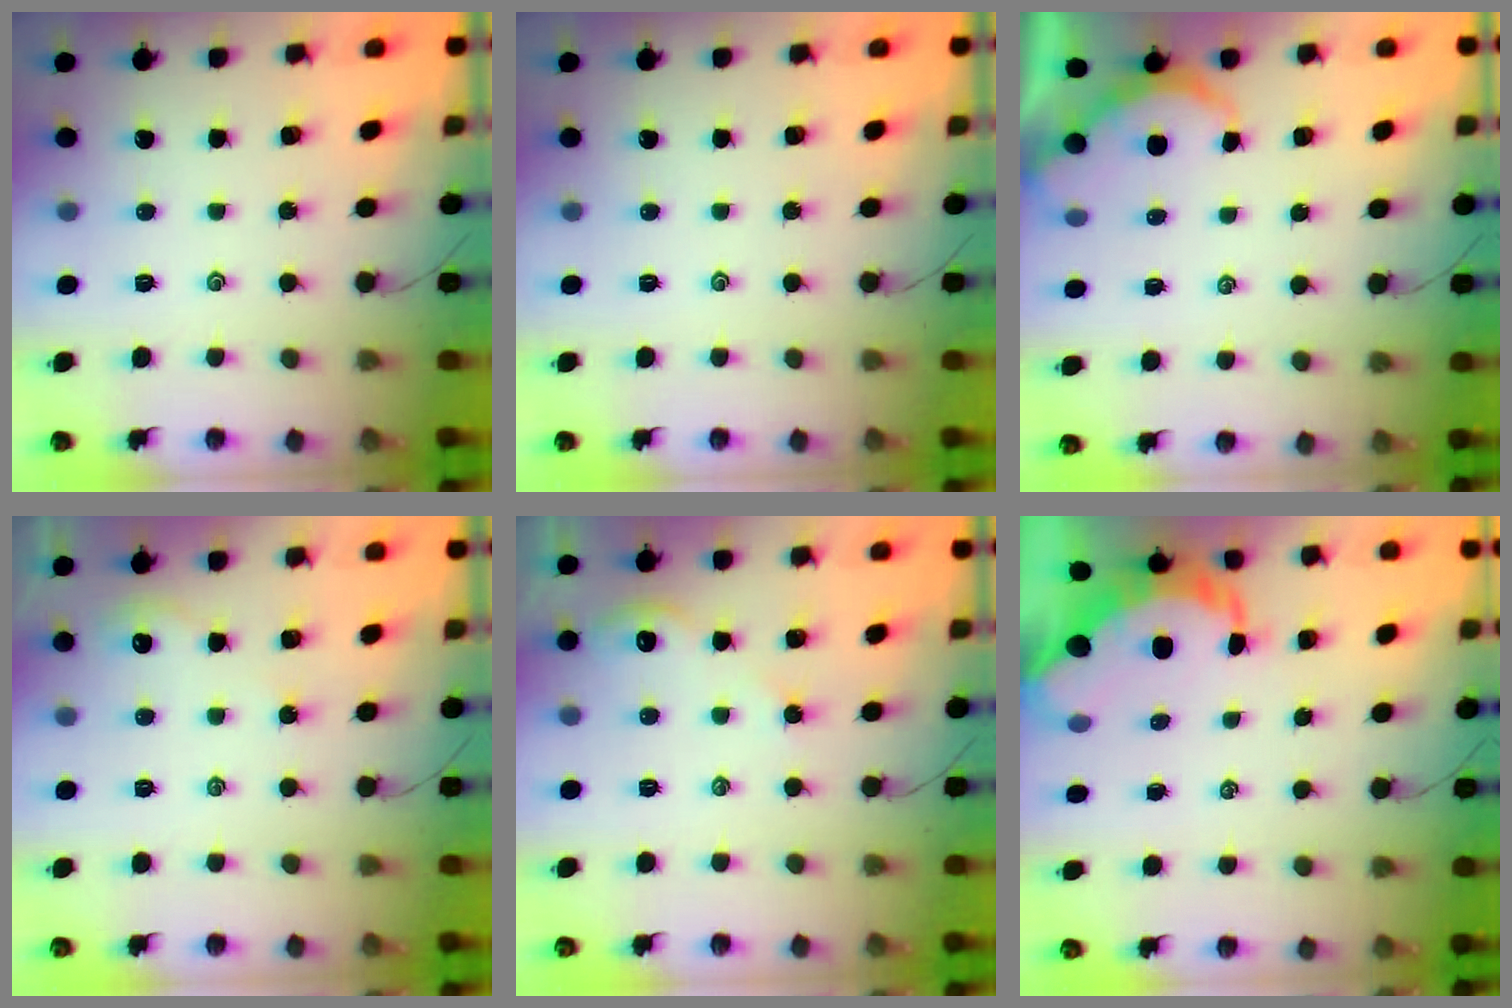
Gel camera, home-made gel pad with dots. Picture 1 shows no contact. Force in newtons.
{"total": 0.0}
{"total": 2.7, "press": 2.7, "slide": 0.3}
{"total": 1.9, "press": 1.9, "slide": 0.4}
{"total": 3.1, "press": 3.0, "slide": 0.4}
{"total": 8.5, "press": 8.5, "slide": 0.6}